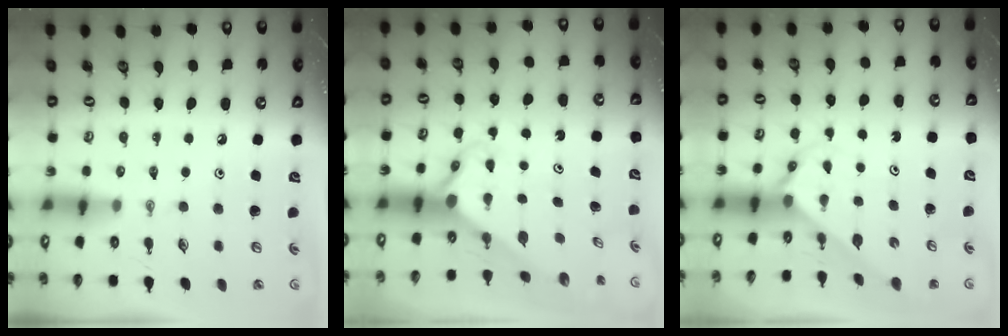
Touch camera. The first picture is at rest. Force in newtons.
{"total": 3.0, "press": 3.0, "slide": 0.3}
{"total": 2.7, "press": 2.7, "slide": 0.2}